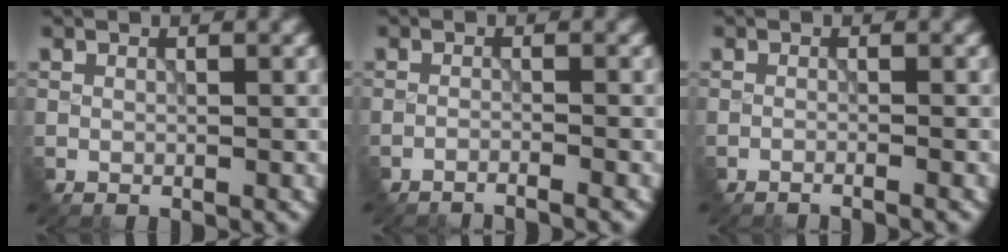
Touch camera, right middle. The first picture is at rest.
{"total": 1.9, "force": [-1.7, -0.1, 0.8], "torque": [-0.014, 0.001, -0.041]}
{"total": 1.2, "force": [-1.1, -0.1, 0.7], "torque": [-0.008, 0.003, -0.029]}